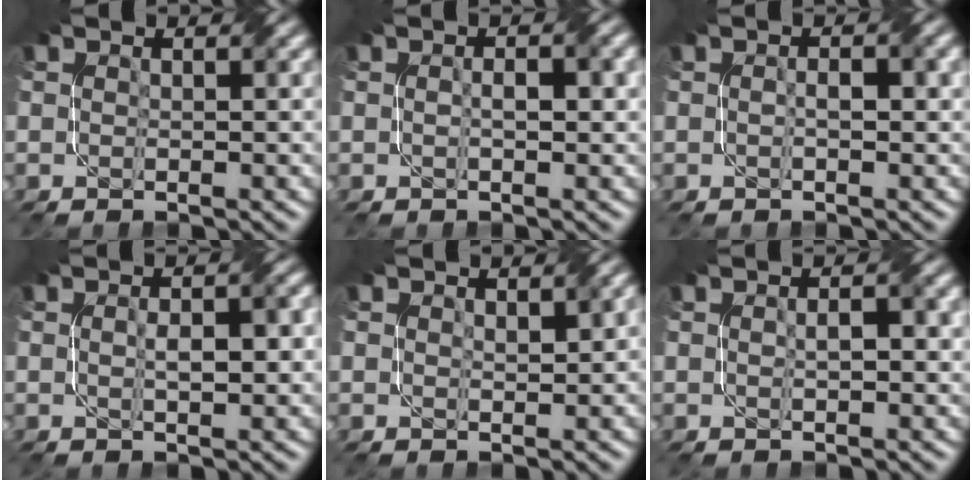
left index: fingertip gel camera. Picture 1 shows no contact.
{"total": 1.9, "force": [0.0, 0.6, 1.8], "torque": [-0.031, 0.003, -0.001]}
{"total": 1.5, "force": [-0.1, 0.4, 1.4], "torque": [-0.027, 0.004, -0.002]}
{"total": 2.6, "force": [0.0, 0.7, 2.5], "torque": [-0.046, 0.004, 0.001]}
{"total": 1.3, "force": [0.7, 0.4, 1.1], "torque": [-0.014, 0.000, 0.015]}
{"total": 1.9, "force": [0.2, 0.5, 1.8], "torque": [-0.027, -0.001, 0.003]}